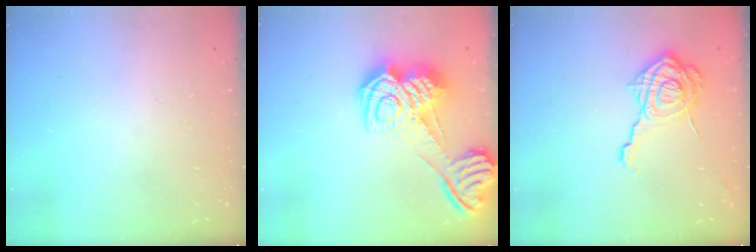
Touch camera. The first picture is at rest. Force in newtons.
{"total": 16.8, "press": 16.8, "slide": 0.9}
{"total": 16.6, "press": 16.6, "slide": 0.7}